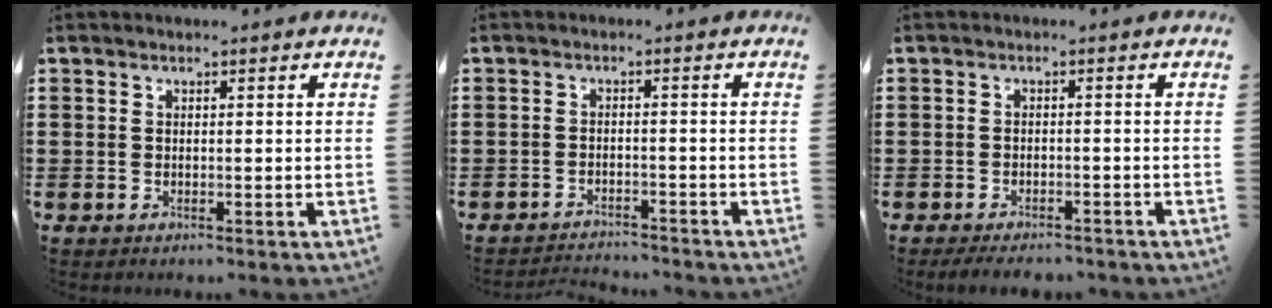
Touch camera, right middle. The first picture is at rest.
{"total": 2.4, "force": [-2.4, 0.2, -0.1], "torque": [-0.006, 0.000, -0.052]}
{"total": 2.2, "force": [-2.2, 0.4, 0.3], "torque": [-0.010, 0.000, -0.045]}